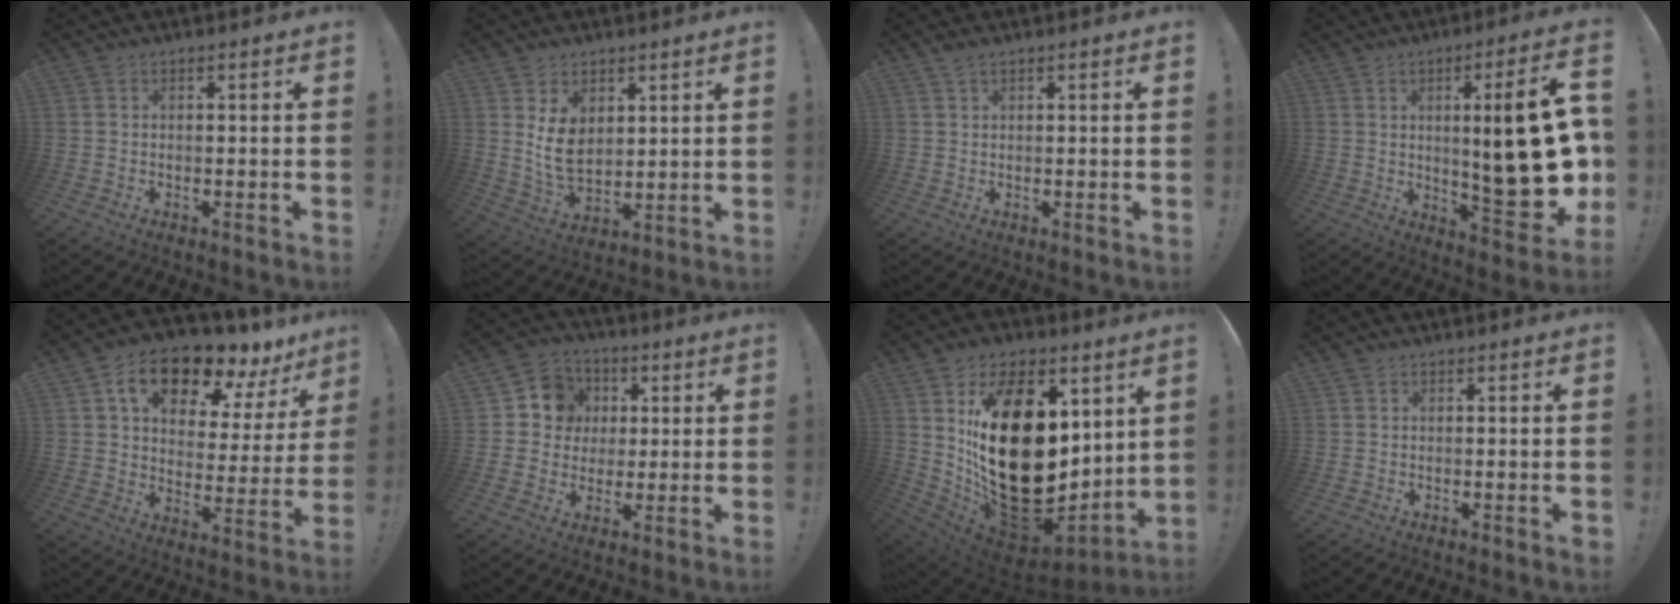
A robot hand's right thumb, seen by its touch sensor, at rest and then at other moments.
{"total": 9.6, "force": [3.5, 7.1, 5.5], "torque": [-0.106, -0.018, 0.071]}
{"total": 2.0, "force": [1.4, 0.4, 1.4], "torque": [-0.032, 0.001, 0.026]}
{"total": 23.4, "force": [1.0, 6.3, 22.5], "torque": [-0.309, -0.015, 0.022]}
{"total": 14.3, "force": [9.7, 6.6, 8.2], "torque": [-0.127, -0.069, 0.162]}
{"total": 9.7, "force": [1.5, 9.2, 2.6], "torque": [-0.036, 0.004, 0.035]}
{"total": 32.6, "force": [4.2, 20.6, 24.9], "torque": [-0.448, -0.039, 0.116]}
{"total": 1.0, "force": [-0.3, -0.4, 0.8], "torque": [-0.017, 0.000, -0.006]}